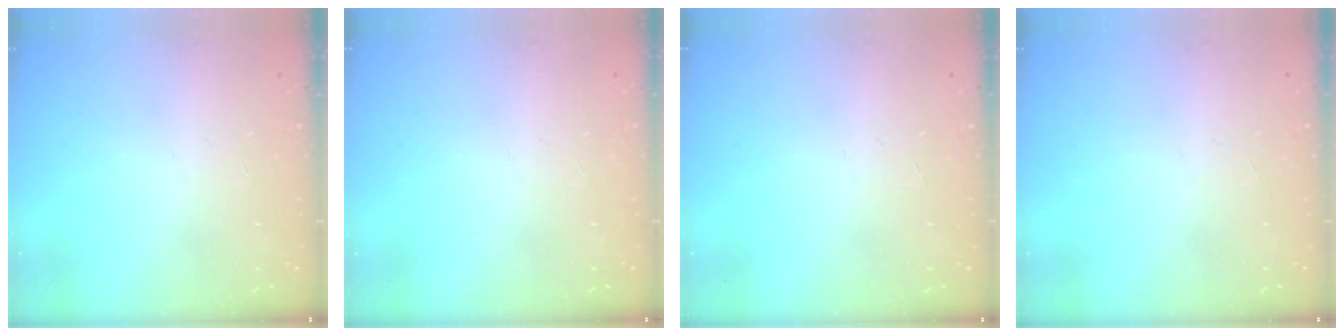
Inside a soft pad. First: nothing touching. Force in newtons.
{"total": 0.0}
{"total": 0.0}
{"total": 0.0}